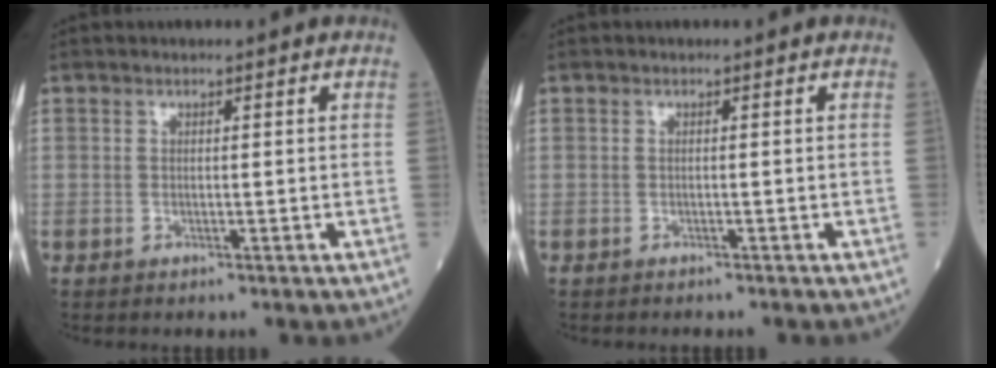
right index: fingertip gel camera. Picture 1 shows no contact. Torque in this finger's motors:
{"motor_torque": [-0.18, -0.12, -0.02, 0.01]}